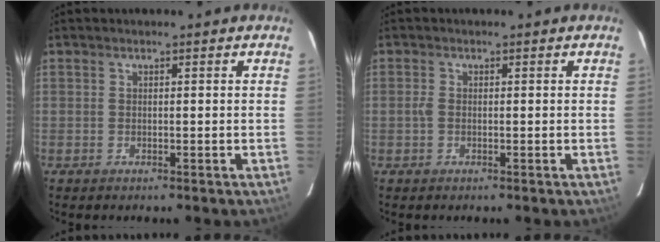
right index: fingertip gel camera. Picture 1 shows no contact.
{"total": 1.0, "force": [-0.3, 0.7, 0.7], "torque": [-0.017, 0.002, -0.007]}